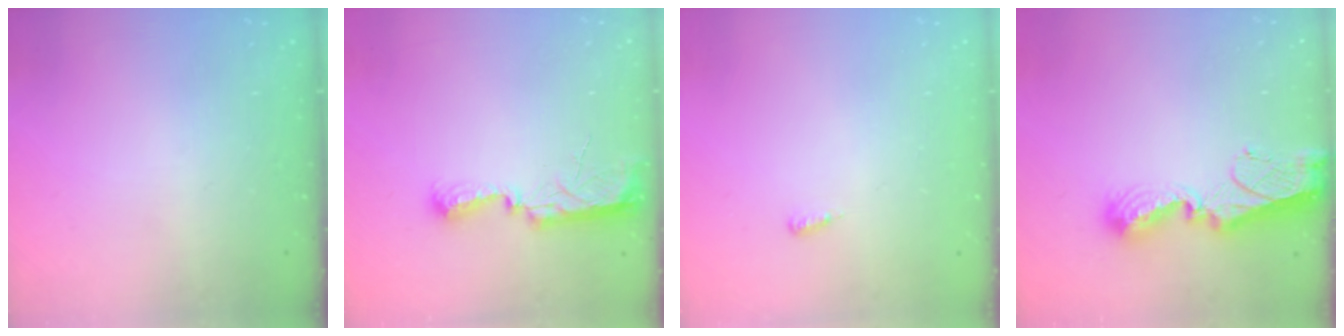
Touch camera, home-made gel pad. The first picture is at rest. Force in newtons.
{"total": 9.7, "press": 8.7, "slide": 4.2}
{"total": 3.6, "press": 2.7, "slide": 2.5}
{"total": 11.7, "press": 11.6, "slide": 1.1}